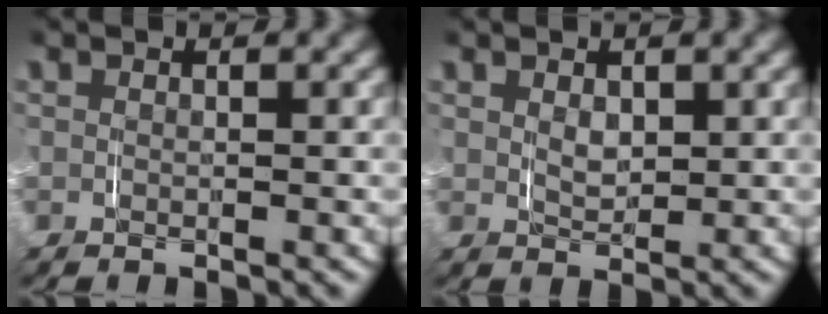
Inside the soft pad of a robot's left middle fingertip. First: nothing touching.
{"total": 1.7, "force": [0.7, 1.0, 1.1], "torque": [-0.021, -0.010, 0.018]}